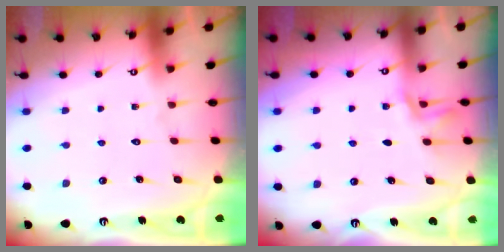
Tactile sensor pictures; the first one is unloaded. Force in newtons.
{"total": 1.6, "press": 1.5, "slide": 0.6}